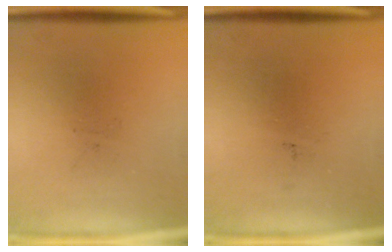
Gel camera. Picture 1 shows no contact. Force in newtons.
{"total": 0.0}